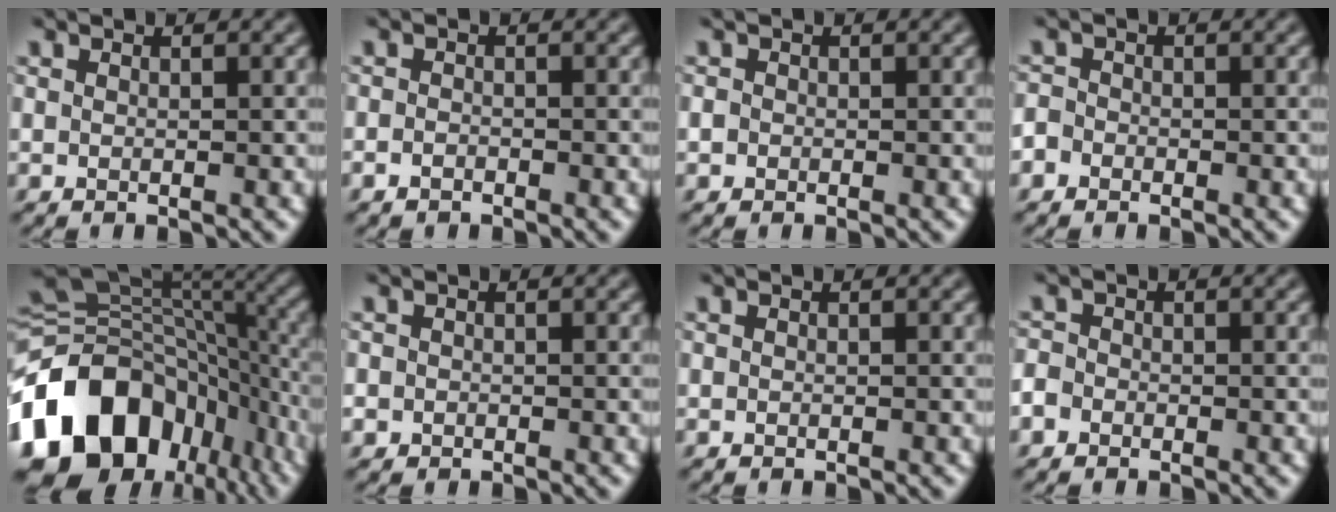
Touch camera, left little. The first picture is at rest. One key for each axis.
{"total": 0.9, "fx": -0.7, "fy": 0.5, "fz": 0.3, "tx": -0.005, "ty": -0.001, "tz": -0.016}
{"total": 0.9, "fx": 0.0, "fy": 0.9, "fz": 0.3, "tx": -0.007, "ty": 0.001, "tz": -0.004}
{"total": 1.6, "fx": -0.8, "fy": 1.4, "fz": 0.4, "tx": 0.000, "ty": 0.009, "tz": -0.022}
{"total": 16.1, "fx": -7.3, "fy": 11.3, "fz": 8.8, "tx": -0.180, "ty": 0.001, "tz": -0.136}
{"total": 0.9, "fx": -0.4, "fy": 0.8, "fz": 0.1, "tx": 0.006, "ty": -0.004, "tz": -0.009}
{"total": 0.0}
{"total": 2.1, "fx": -1.0, "fy": 1.7, "fz": 0.6, "tx": -0.009, "ty": 0.006, "tz": -0.027}